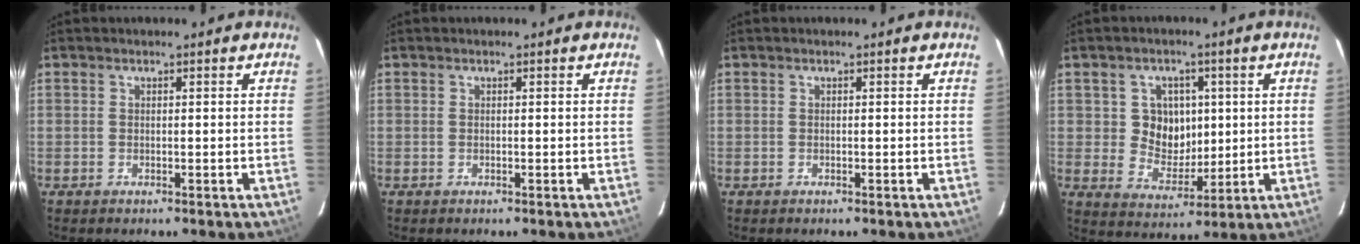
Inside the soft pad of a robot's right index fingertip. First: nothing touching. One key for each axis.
{"total": 0.0}
{"total": 0.0}
{"total": 7.8, "fx": 1.4, "fy": 7.1, "fz": 2.9, "tx": -0.056, "ty": 0.007, "tz": 0.034}